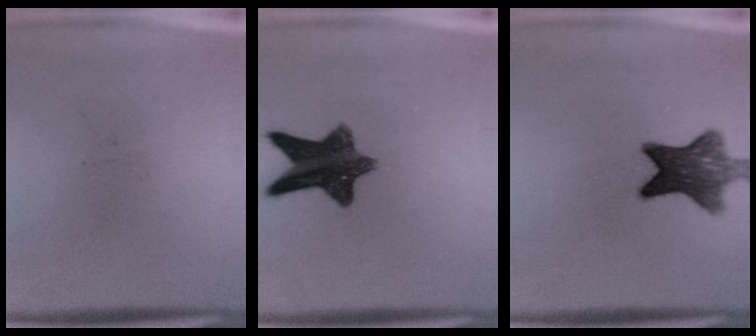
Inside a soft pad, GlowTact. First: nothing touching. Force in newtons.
{"total": 11.0}
{"total": 9.2}